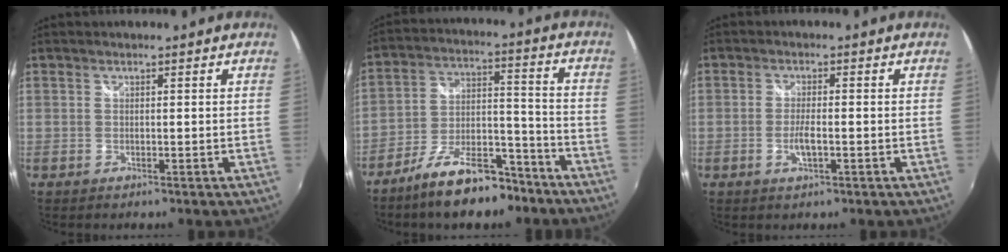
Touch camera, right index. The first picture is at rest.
{"total": 14.5, "force": [-10.7, 5.4, 8.1], "torque": [-0.149, 0.018, -0.172]}
{"total": 3.5, "force": [-1.2, 1.0, 3.2], "torque": [-0.065, -0.005, -0.021]}